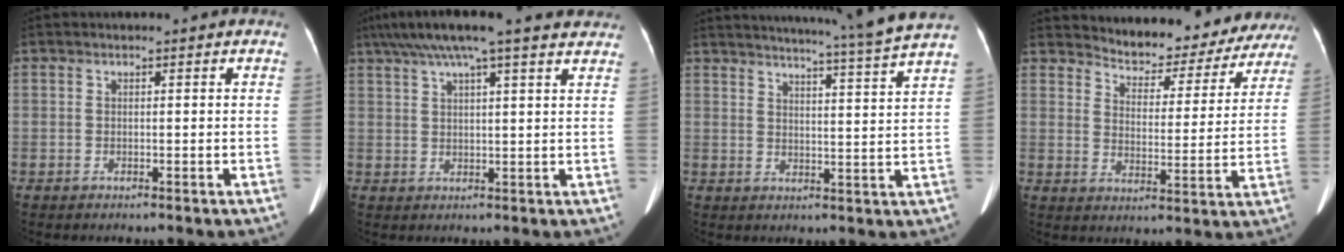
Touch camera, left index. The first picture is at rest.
{"total": 18.1, "force": [15.0, 1.7, 10.0], "torque": [-0.169, 0.056, 0.197]}
{"total": 15.6, "force": [14.0, -2.6, 6.4], "torque": [-0.106, -0.048, 0.171]}
{"total": 14.7, "force": [13.8, 4.4, 2.0], "torque": [-0.009, -0.013, 0.158]}